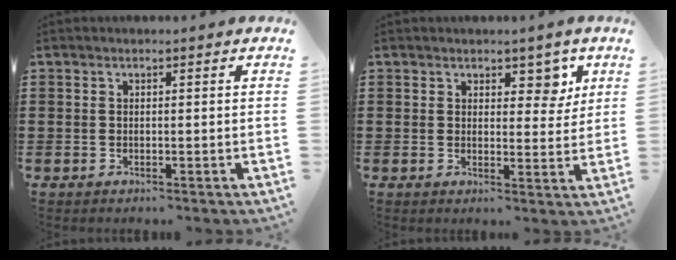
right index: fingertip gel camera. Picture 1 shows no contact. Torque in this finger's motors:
{"motor_torque": [-0.18, 0.12, 0.16, 0.00]}